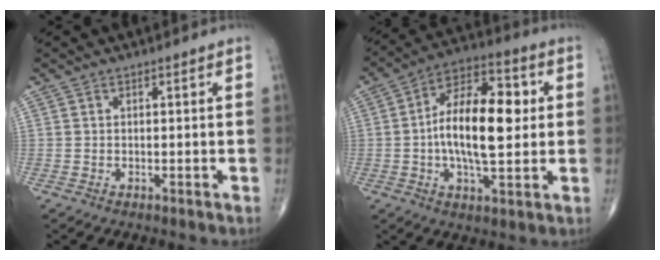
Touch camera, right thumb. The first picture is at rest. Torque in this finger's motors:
{"motor_torque": [0.34, 0.75, 1.51, 0.07, 0.11]}